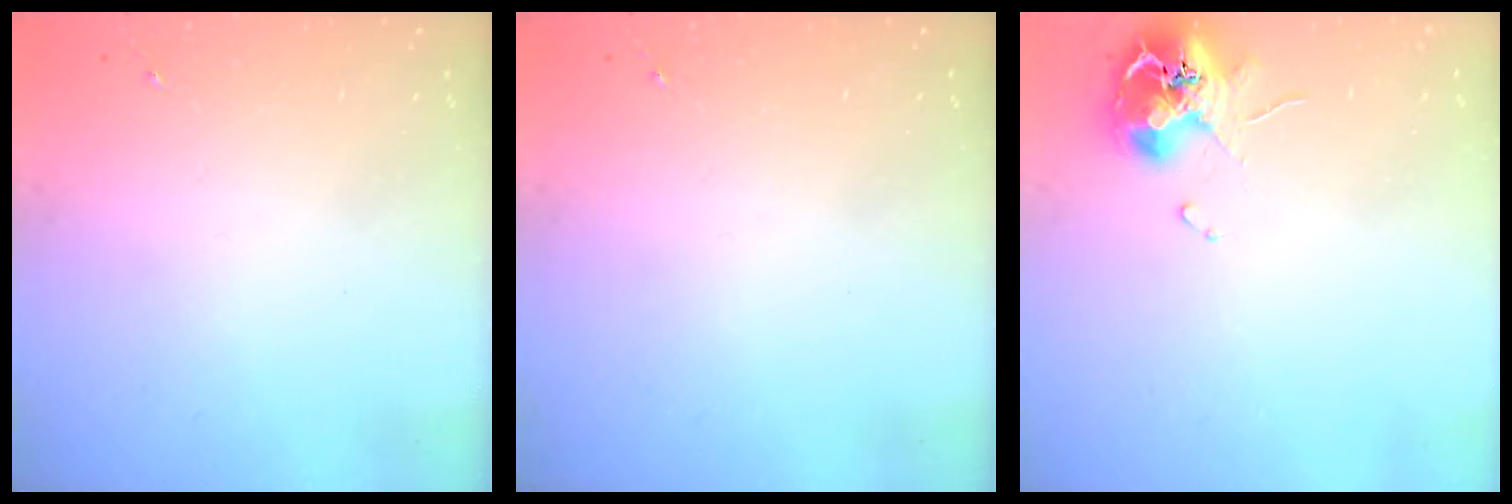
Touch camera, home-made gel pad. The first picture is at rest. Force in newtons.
{"total": 0.0}
{"total": 12.3, "press": 12.2, "slide": 1.6}